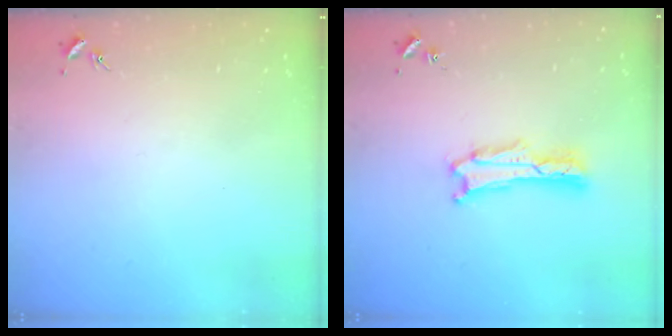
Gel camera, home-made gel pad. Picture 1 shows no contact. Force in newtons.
{"total": 1.4, "press": 1.3, "slide": 0.2}